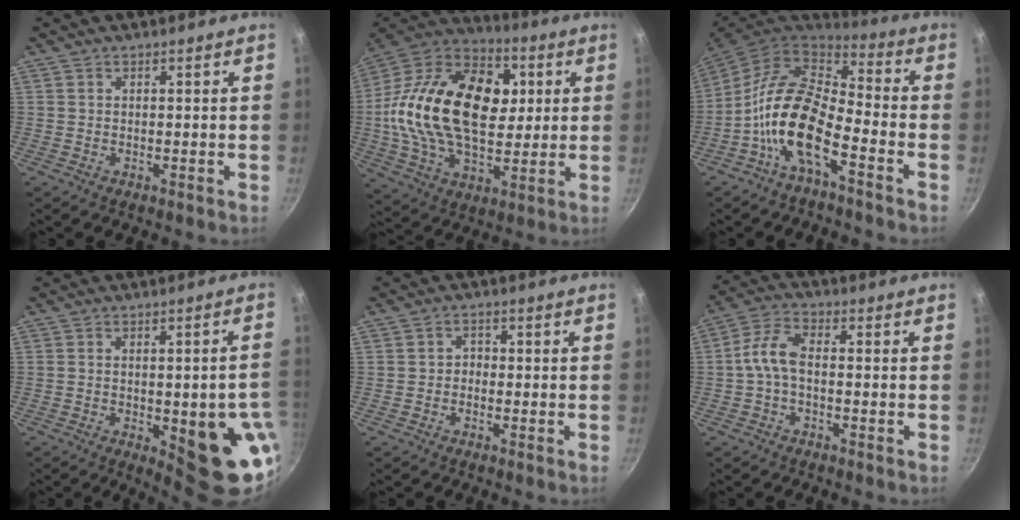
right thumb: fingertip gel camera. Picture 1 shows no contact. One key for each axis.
{"total": 29.9, "fx": 3.6, "fy": 18.8, "fz": 23.0, "tx": -0.393, "ty": 0.021, "tz": 0.050}
{"total": 15.5, "fx": -6.0, "fy": 7.0, "fz": 12.5, "tx": -0.228, "ty": 0.051, "tz": -0.133}
{"total": 16.0, "fx": -4.0, "fy": 5.4, "fz": 14.5, "tx": -0.135, "ty": 0.006, "tz": -0.043}
{"total": 1.7, "fx": -0.7, "fy": 1.3, "fz": 0.7, "tx": -0.003, "ty": 0.009, "tz": -0.016}
{"total": 6.2, "fx": -1.1, "fy": 3.1, "fz": 5.2, "tx": -0.112, "ty": 0.029, "tz": -0.033}